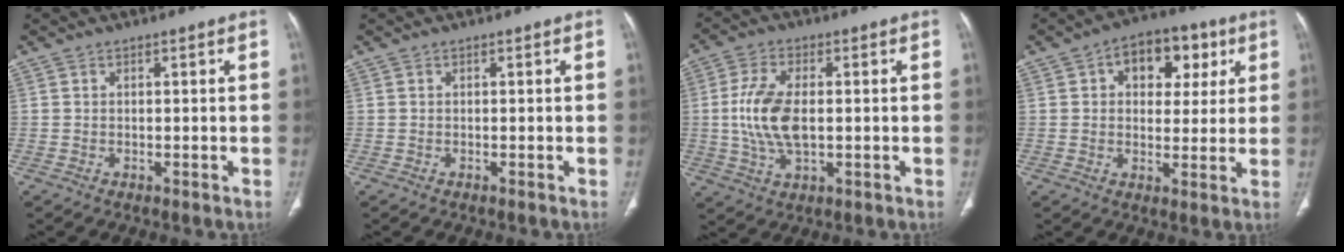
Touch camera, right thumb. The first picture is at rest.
{"total": 0.0}
{"total": 10.3, "force": [0.0, 5.3, 8.8], "torque": [-0.188, 0.000, 0.003]}
{"total": 11.1, "force": [4.0, 7.5, 7.2], "torque": [-0.051, 0.001, 0.053]}